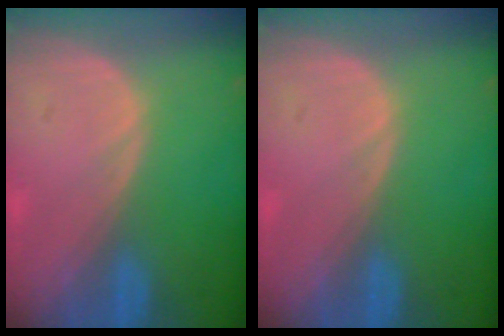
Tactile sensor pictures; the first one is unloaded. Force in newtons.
{"total": 0.0}